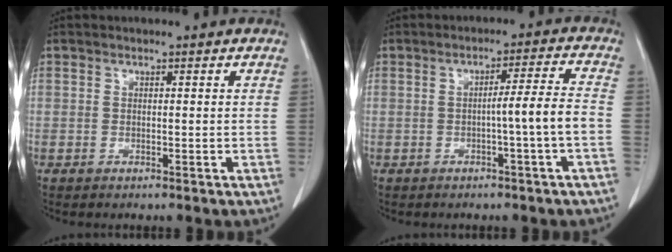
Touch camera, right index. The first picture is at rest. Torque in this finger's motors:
{"motor_torque": [0.98, -0.47, 0.50, 0.11]}